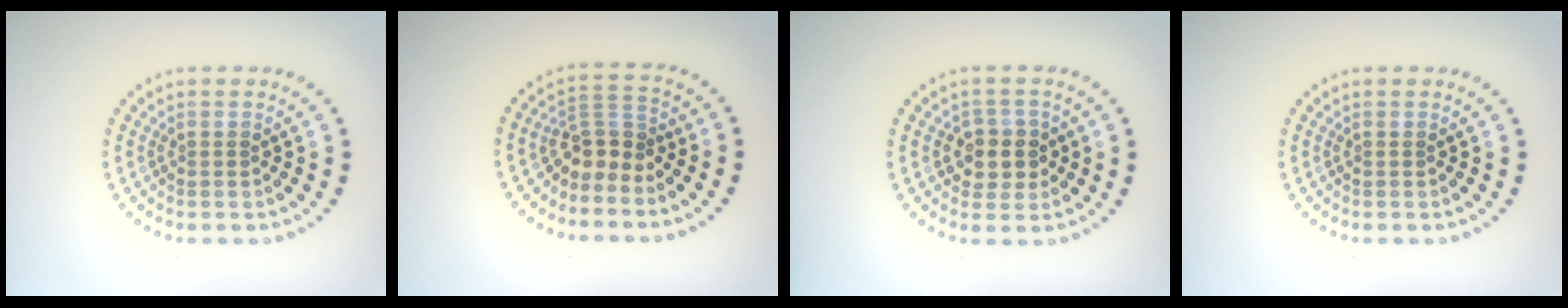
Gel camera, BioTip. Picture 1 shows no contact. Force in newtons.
{"total": 2.9, "press": 2.2, "slide": 1.9}
{"total": 2.8, "press": 2.6, "slide": 0.9}
{"total": 0.0}